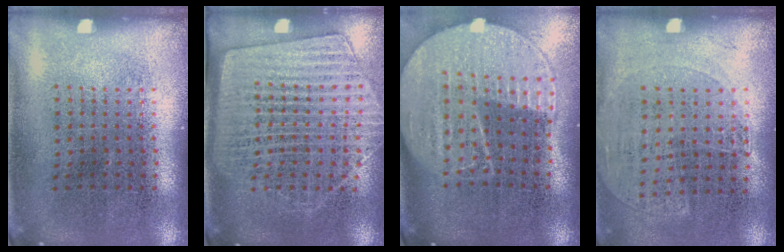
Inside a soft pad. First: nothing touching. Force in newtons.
{"total": 1.7, "press": 1.4, "slide": 1.0}
{"total": 2.1, "press": 1.8, "slide": 1.1}
{"total": 1.2, "press": 1.0, "slide": 0.7}